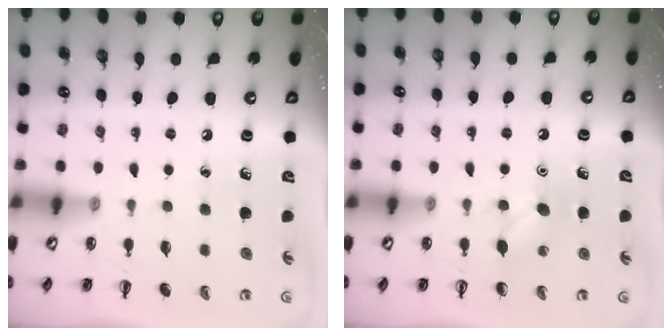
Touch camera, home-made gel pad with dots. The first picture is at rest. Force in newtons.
{"total": 5.5, "press": 5.3, "slide": 1.5}